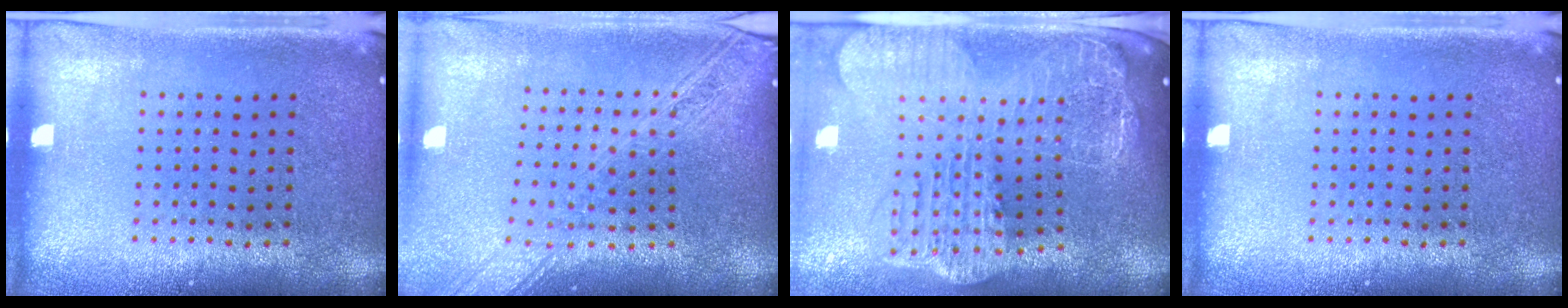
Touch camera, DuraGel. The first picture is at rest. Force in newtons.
{"total": 2.3, "press": 1.9, "slide": 1.2}
{"total": 3.8, "press": 3.0, "slide": 2.3}
{"total": 0.0}